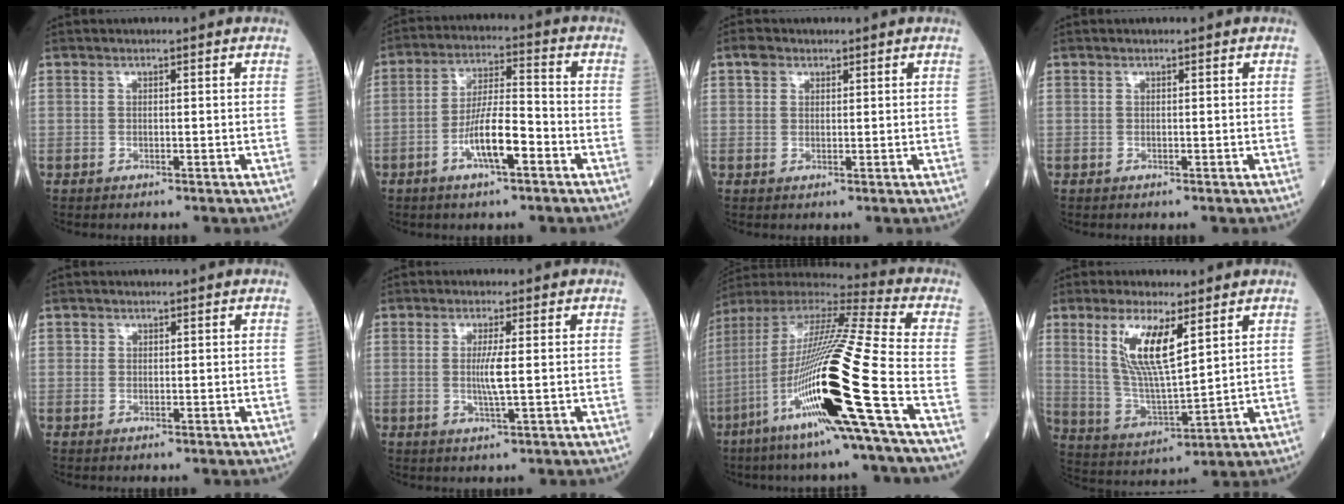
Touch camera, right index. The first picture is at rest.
{"total": 8.4, "force": [-3.6, 1.6, 7.5], "torque": [-0.147, 0.005, -0.063]}
{"total": 2.0, "force": [1.1, 1.5, 0.6], "torque": [-0.011, 0.007, 0.016]}
{"total": 0.0}
{"total": 0.5, "force": [0.1, 0.5, 0.0], "torque": [0.004, 0.003, 0.000]}
{"total": 3.5, "force": [0.1, -0.2, 3.5], "torque": [-0.075, -0.006, 0.006]}
{"total": 25.3, "force": [-9.2, -0.7, 23.6], "torque": [-0.457, -0.042, -0.176]}
{"total": 10.7, "force": [4.7, 2.2, 9.4], "torque": [-0.194, -0.007, 0.097]}